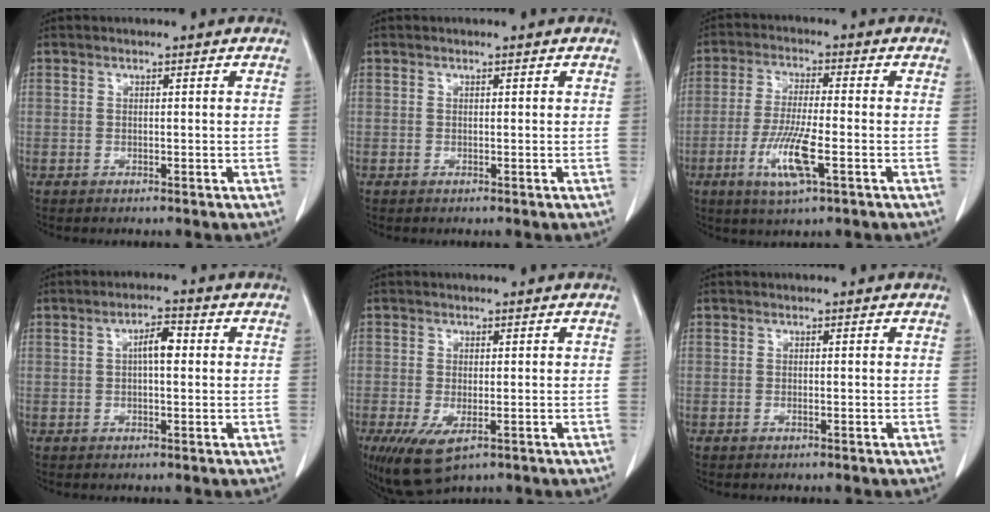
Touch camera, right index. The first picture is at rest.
{"total": 0.0}
{"total": 8.5, "force": [-3.2, 0.8, 7.9], "torque": [-0.160, -0.017, -0.060]}
{"total": 3.6, "force": [0.5, 1.1, 3.4], "torque": [-0.056, 0.010, 0.005]}
{"total": 6.4, "force": [-3.0, 2.6, 5.0], "torque": [-0.087, -0.018, -0.040]}
{"total": 0.0}